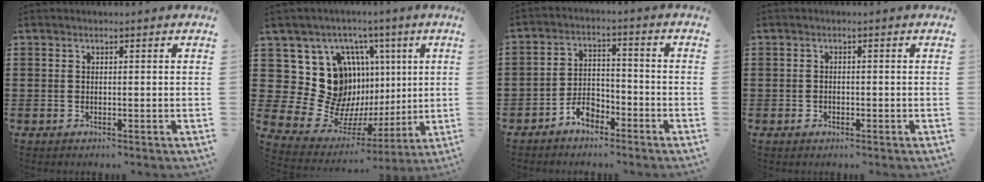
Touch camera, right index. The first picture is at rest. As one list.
[{"total": 15.5, "force": [3.1, 13.9, 6.2], "torque": [-0.128, -0.037, 0.077]}, {"total": 4.7, "force": [-3.6, 2.2, 2.0], "torque": [-0.044, 0.008, -0.069]}, {"total": 0.9, "force": [-0.5, 0.7, 0.1], "torque": [-0.005, 0.001, -0.011]}]